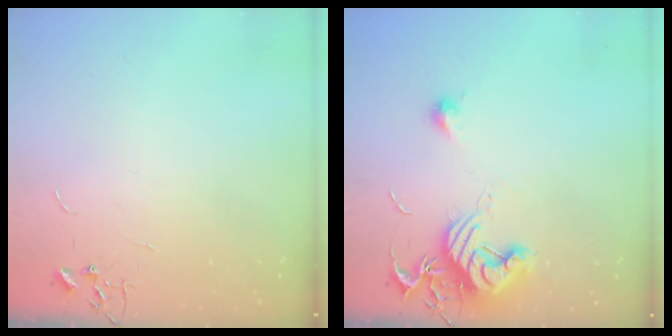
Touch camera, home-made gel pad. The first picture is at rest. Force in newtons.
{"total": 13.6, "press": 13.6, "slide": 0.8}